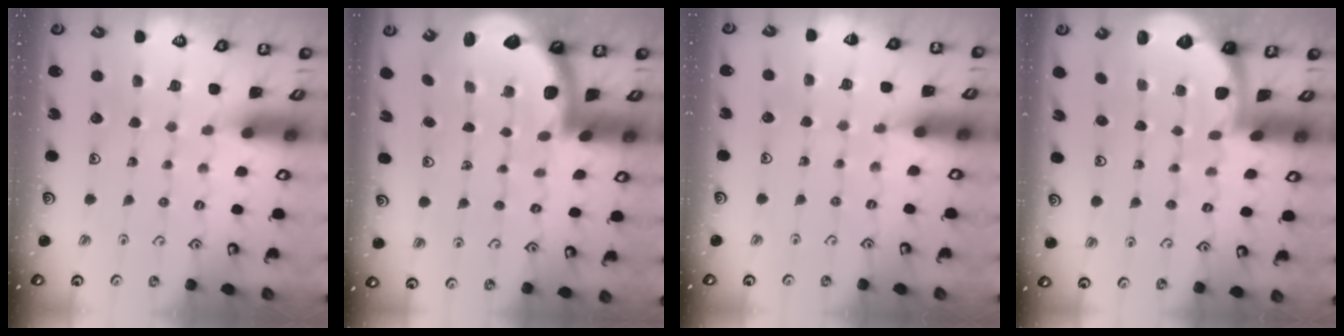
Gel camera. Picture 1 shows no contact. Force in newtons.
{"total": 3.0, "press": 2.9, "slide": 0.4}
{"total": 3.4, "press": 3.4, "slide": 0.6}
{"total": 1.6, "press": 1.6, "slide": 0.1}